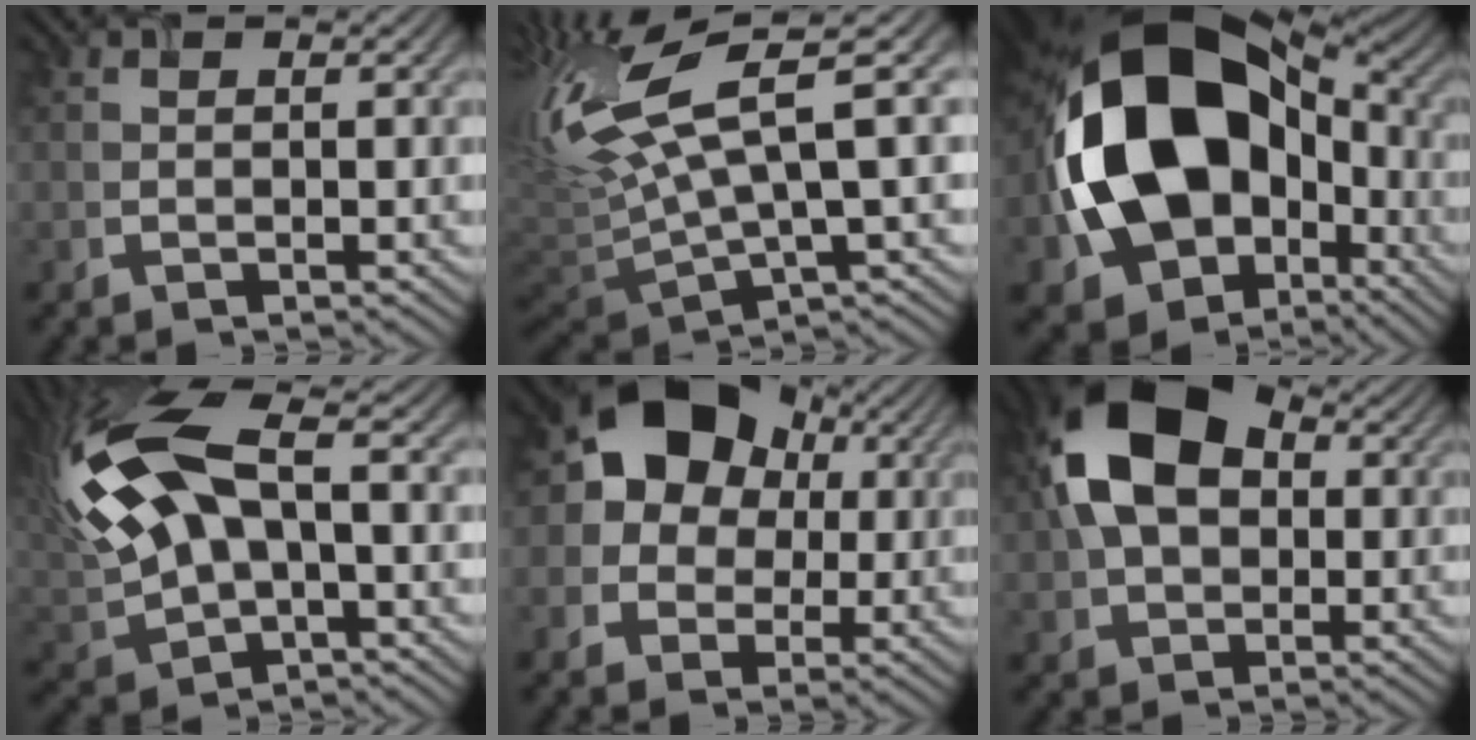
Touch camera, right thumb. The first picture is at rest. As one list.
[{"total": 14.1, "force": [3.0, 3.8, 13.3], "torque": [-0.294, 0.009, 0.067]}, {"total": 20.0, "force": [-1.8, 14.7, 13.5], "torque": [-0.296, -0.024, -0.021]}, {"total": 16.0, "force": [3.3, 7.9, 13.5], "torque": [-0.319, 0.004, 0.067]}, {"total": 12.2, "force": [2.2, 10.3, 6.3], "torque": [-0.115, 0.026, 0.009]}, {"total": 13.8, "force": [2.0, 9.4, 9.8], "torque": [-0.188, 0.013, 0.023]}]